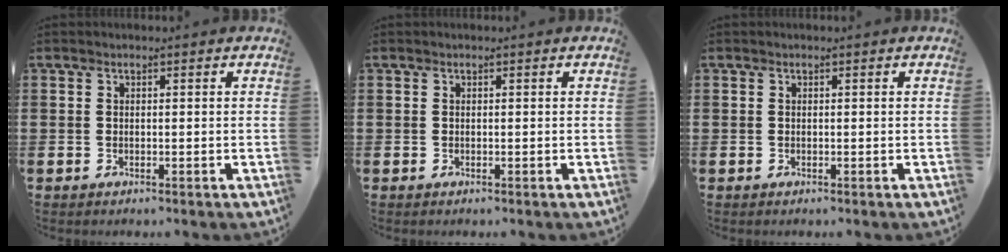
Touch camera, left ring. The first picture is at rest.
{"total": 0.0}
{"total": 0.0}